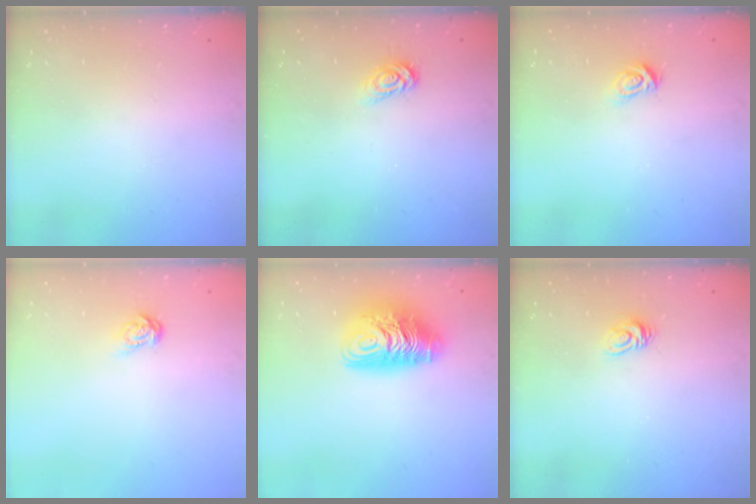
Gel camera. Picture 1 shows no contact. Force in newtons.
{"total": 3.0, "press": 2.9, "slide": 0.3}
{"total": 4.7, "press": 4.6, "slide": 0.5}
{"total": 4.3, "press": 4.3, "slide": 0.4}
{"total": 11.8, "press": 11.7, "slide": 1.1}
{"total": 3.8, "press": 3.8, "slide": 0.2}